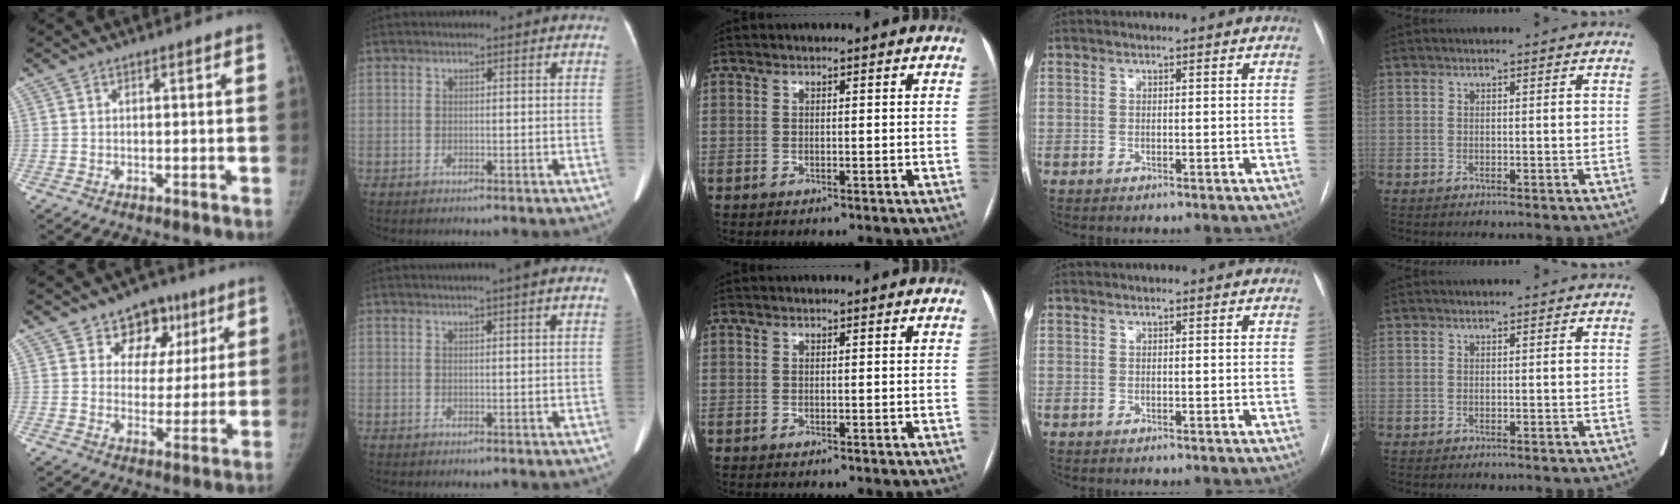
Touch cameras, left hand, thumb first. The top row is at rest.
{"thumb": {"total": 10.3, "force": [5.6, 8.0, 3.4], "torque": [0.001, -0.014, 0.081]}, "index": {"total": 3.5, "force": [2.4, -0.3, 2.5], "torque": [-0.035, 0.019, 0.036]}}